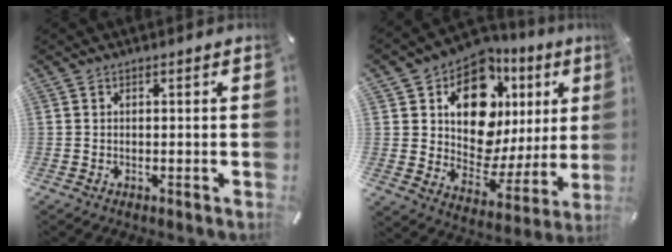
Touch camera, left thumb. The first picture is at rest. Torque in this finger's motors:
{"motor_torque": [2.51, 2.50, 1.48, -1.29, 0.34]}